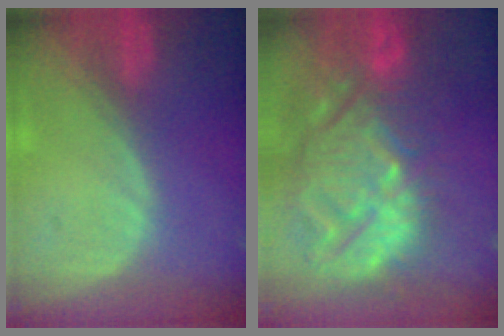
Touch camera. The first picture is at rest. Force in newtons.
{"total": 14.8, "press": 12.7, "slide": 7.6}